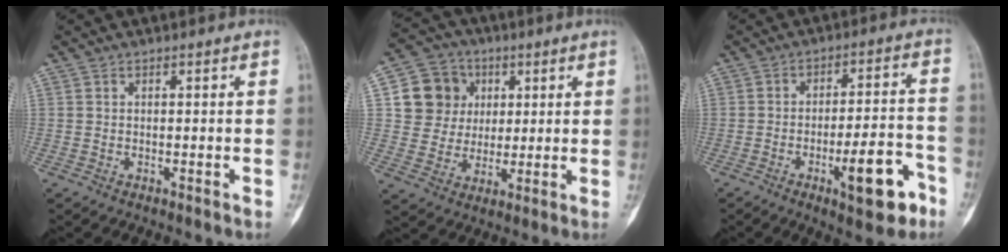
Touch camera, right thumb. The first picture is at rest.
{"total": 11.1, "force": [3.0, 10.2, 3.2], "torque": [-0.022, 0.001, 0.053]}
{"total": 12.4, "force": [-5.8, 3.9, 10.2], "torque": [-0.136, 0.036, -0.078]}